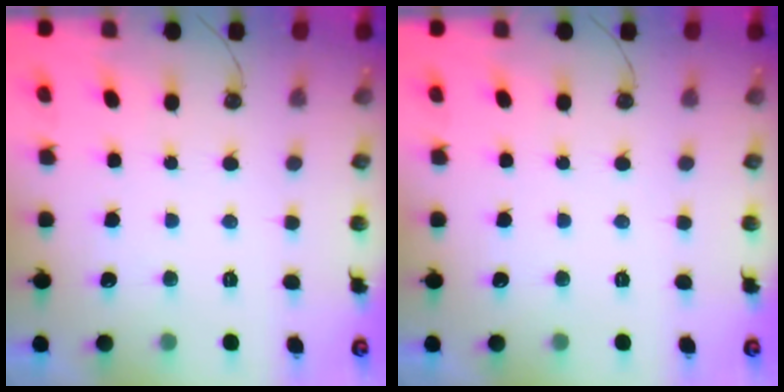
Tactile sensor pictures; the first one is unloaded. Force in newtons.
{"total": 0.0}